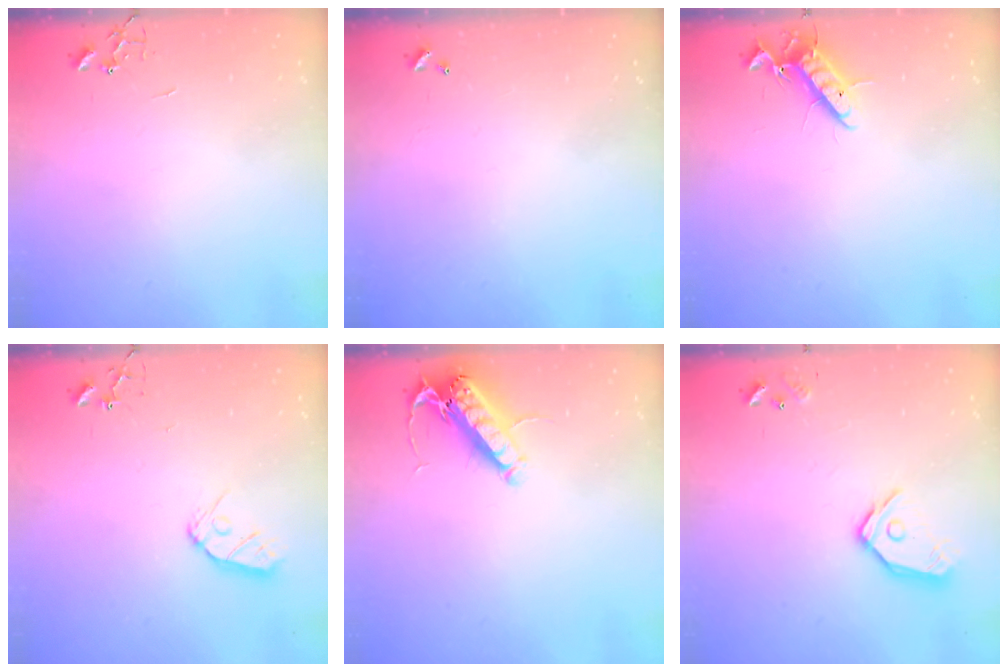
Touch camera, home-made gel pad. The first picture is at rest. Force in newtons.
{"total": 0.0}
{"total": 12.1, "press": 11.9, "slide": 2.0}
{"total": 8.6, "press": 8.5, "slide": 0.7}
{"total": 14.2, "press": 14.0, "slide": 2.5}
{"total": 12.1, "press": 12.0, "slide": 1.5}